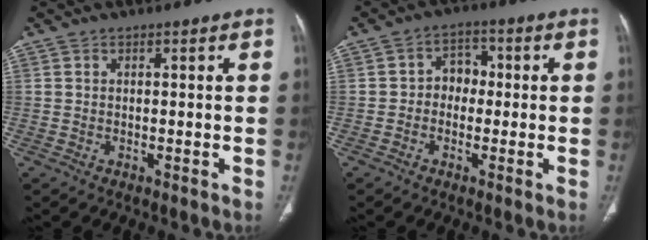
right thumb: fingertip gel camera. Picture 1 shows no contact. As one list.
[{"total": 5.1, "force": [-0.3, 4.2, 2.9], "torque": [-0.015, 0.021, -0.016]}]